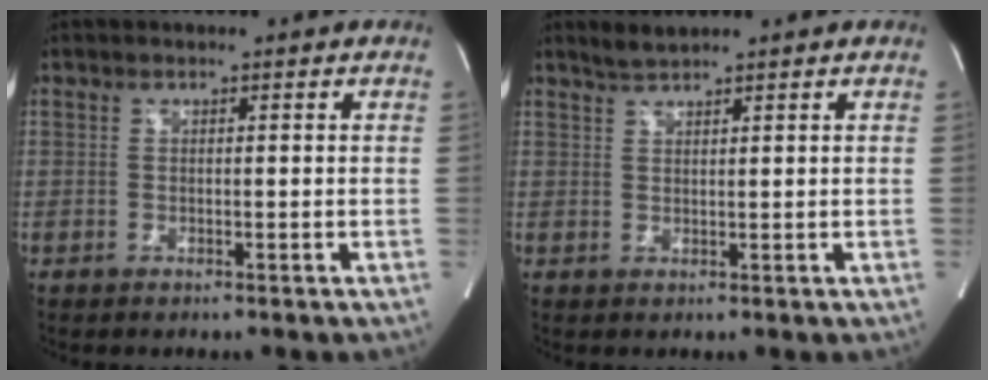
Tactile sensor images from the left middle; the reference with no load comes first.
{"total": 1.9, "force": [1.8, -0.1, 0.6], "torque": [-0.014, 0.007, 0.039]}